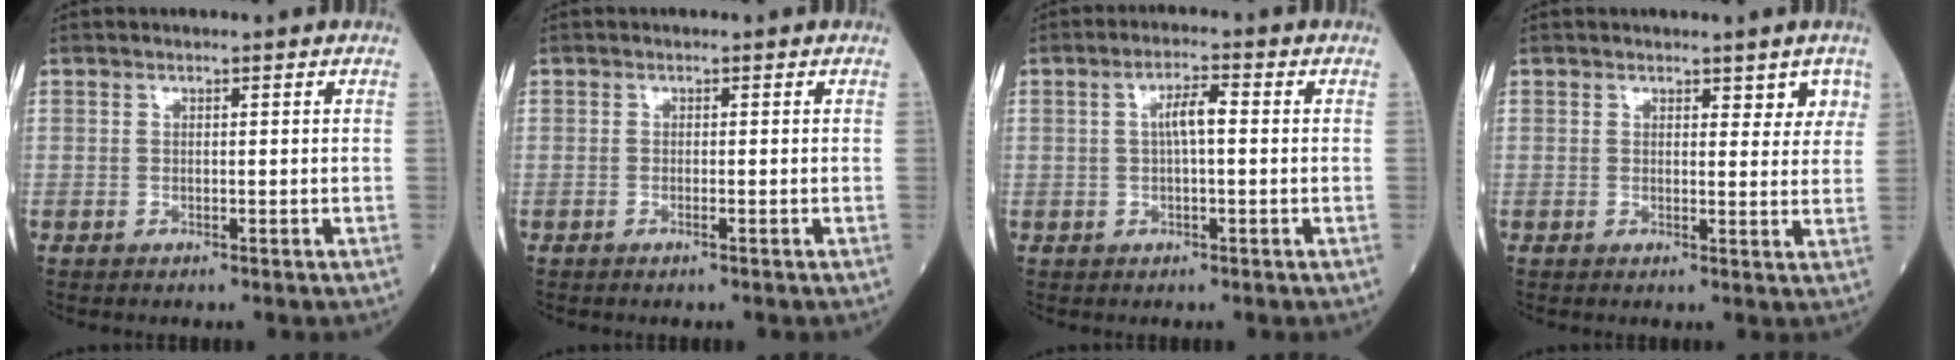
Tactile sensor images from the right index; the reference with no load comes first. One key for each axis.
{"total": 0.6, "fx": -0.4, "fy": 0.0, "fz": 0.5, "tx": -0.011, "ty": -0.001, "tz": -0.005}
{"total": 3.7, "fx": 0.3, "fy": 0.7, "fz": 3.6, "tx": -0.066, "ty": 0.011, "tz": 0.004}
{"total": 3.4, "fx": 2.2, "fy": 1.7, "fz": 2.0, "tx": -0.007, "ty": -0.004, "tz": 0.024}